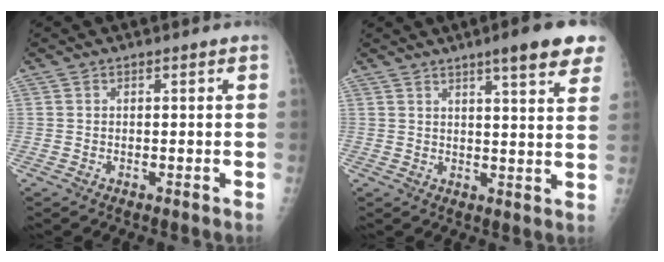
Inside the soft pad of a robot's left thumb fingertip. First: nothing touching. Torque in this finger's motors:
{"motor_torque": [3.09, 1.91, 0.89, -0.63, 0.09]}